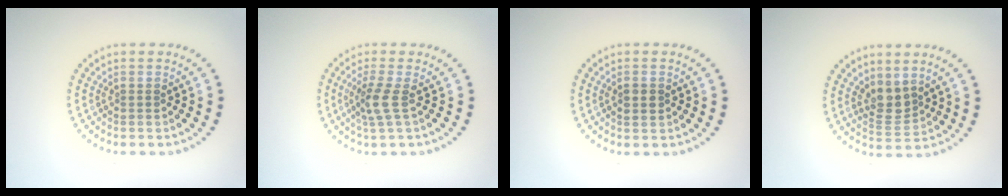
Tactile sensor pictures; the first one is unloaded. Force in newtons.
{"total": 2.2, "press": 1.7, "slide": 1.4}
{"total": 1.3, "press": 1.3, "slide": 0.1}
{"total": 2.7, "press": 2.2, "slide": 1.5}